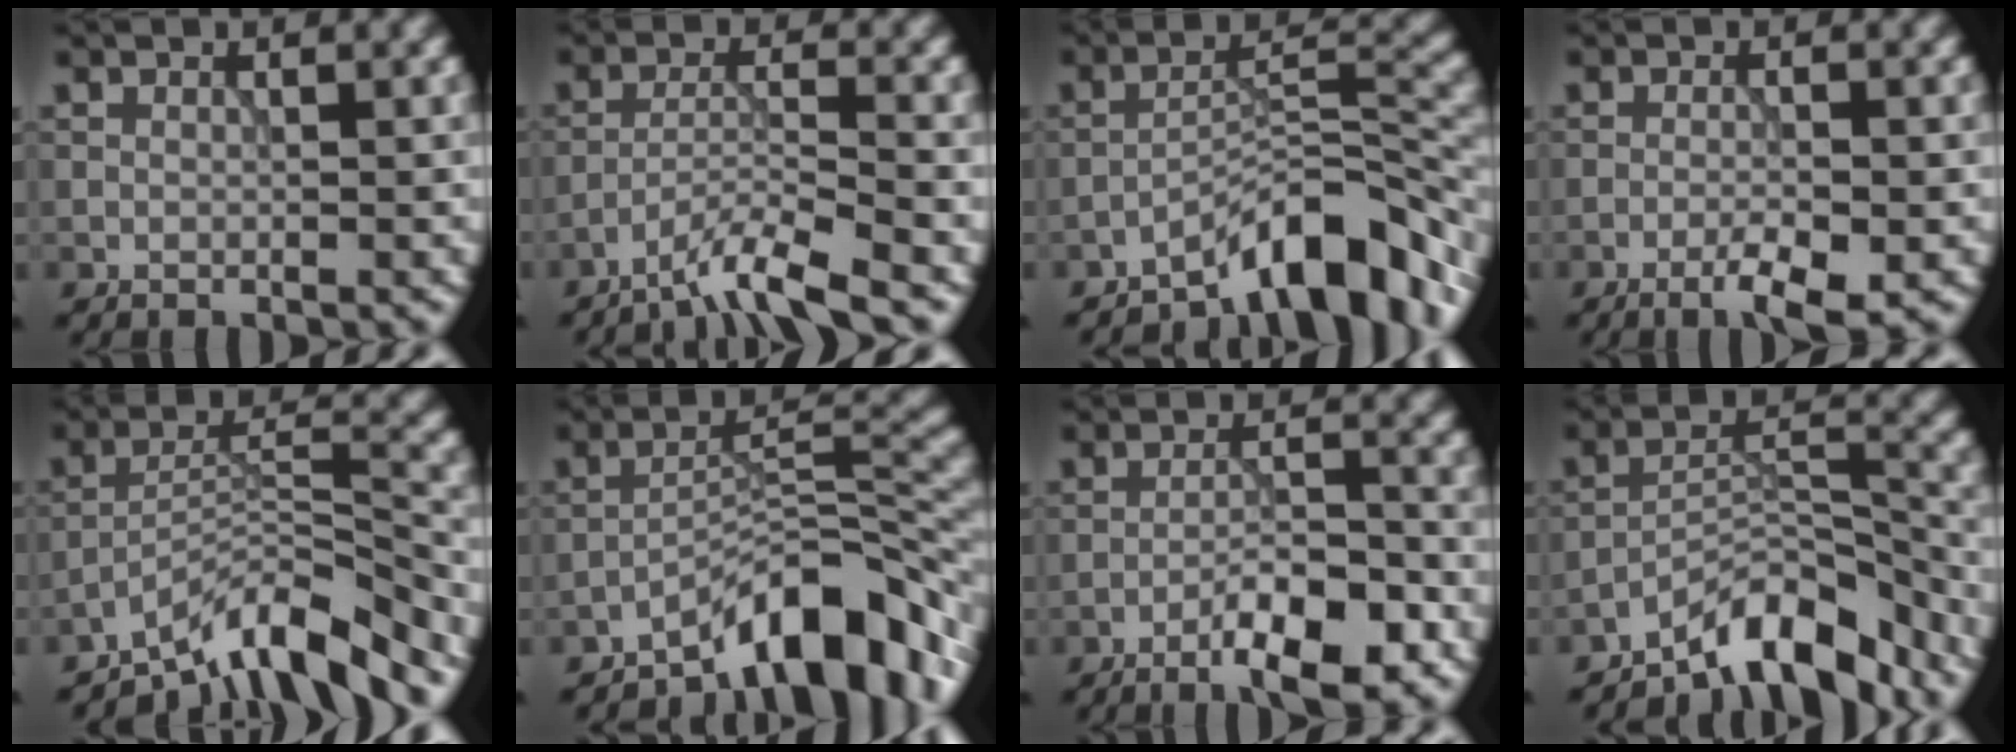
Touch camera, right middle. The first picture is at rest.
{"total": 4.6, "force": [-3.6, 0.2, 2.8], "torque": [-0.046, 0.006, -0.080]}
{"total": 8.0, "force": [-5.8, 1.9, 5.1], "torque": [-0.072, 0.014, -0.097]}
{"total": 3.2, "force": [-1.7, 0.5, 2.7], "torque": [-0.050, -0.001, -0.031]}
{"total": 8.2, "force": [-6.6, 1.5, 4.6], "torque": [-0.070, 0.005, -0.123]}
{"total": 8.7, "force": [-6.0, 2.4, 5.8], "torque": [-0.076, 0.014, -0.103]}
{"total": 6.6, "force": [-4.1, 1.4, 4.9], "torque": [-0.077, 0.009, -0.064]}
{"total": 7.5, "force": [-6.0, 2.1, 3.9], "torque": [-0.046, 0.010, -0.108]}